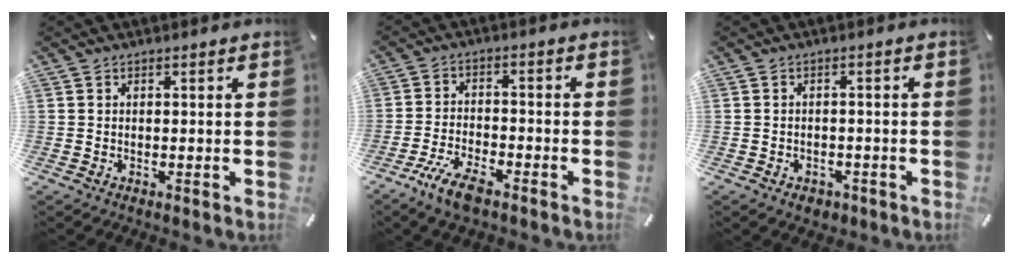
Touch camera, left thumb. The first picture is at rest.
{"total": 7.8, "force": [-5.5, 2.6, 4.9], "torque": [-0.103, 0.018, -0.103]}
{"total": 2.6, "force": [-1.6, 1.9, 0.9], "torque": [-0.022, 0.005, -0.033]}